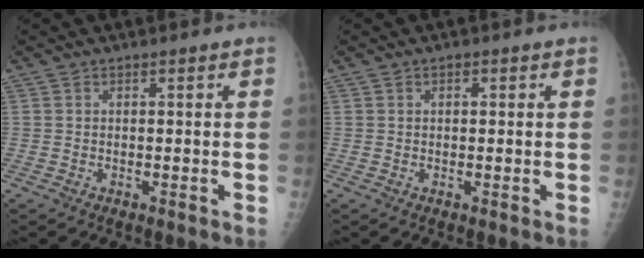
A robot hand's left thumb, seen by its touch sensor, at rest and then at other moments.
{"total": 1.1, "force": [0.3, 0.7, 0.7], "torque": [-0.006, 0.001, 0.003]}